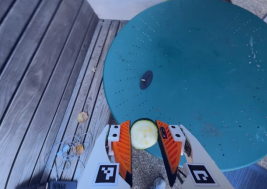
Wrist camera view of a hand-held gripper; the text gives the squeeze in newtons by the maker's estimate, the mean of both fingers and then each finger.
{"total": 10.8, "left": 11.2, "right": 10.4}